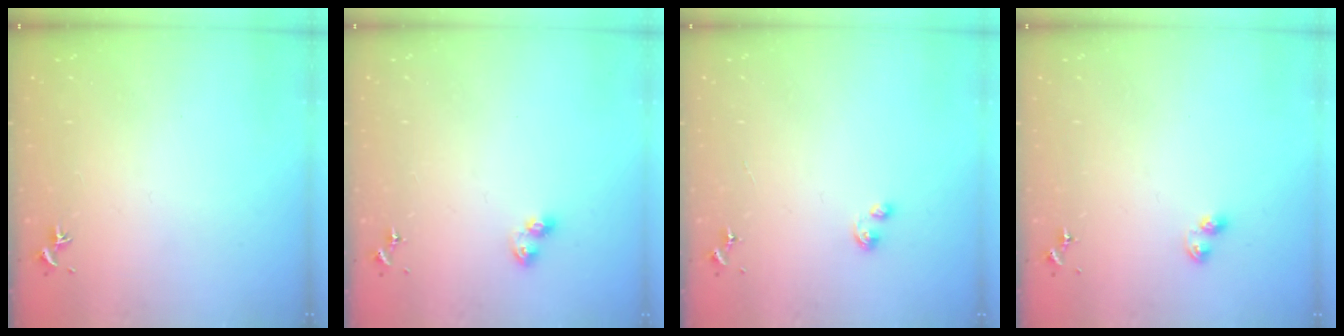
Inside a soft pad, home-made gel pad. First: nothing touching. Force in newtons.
{"total": 4.8, "press": 4.7, "slide": 0.5}
{"total": 3.1, "press": 3.1, "slide": 0.3}
{"total": 3.3, "press": 3.3, "slide": 0.4}